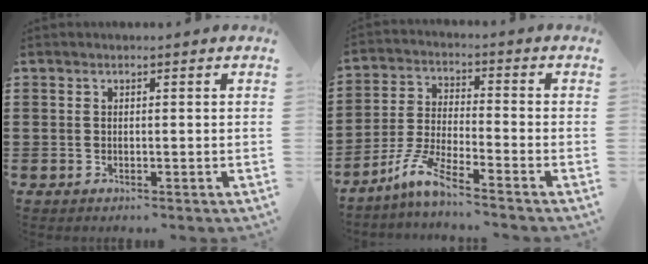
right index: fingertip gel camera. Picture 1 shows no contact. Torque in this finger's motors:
{"motor_torque": [-0.54, 0.66, 0.26, 0.11]}